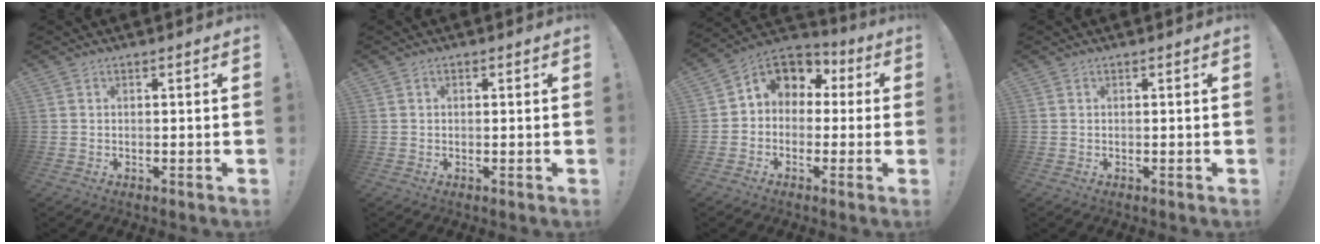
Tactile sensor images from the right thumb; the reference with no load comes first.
{"total": 0.6, "force": [0.0, 0.5, 0.3], "torque": [-0.013, 0.005, 0.001]}
{"total": 7.7, "force": [1.2, 6.8, 3.4], "torque": [-0.058, 0.001, 0.031]}
{"total": 0.0}